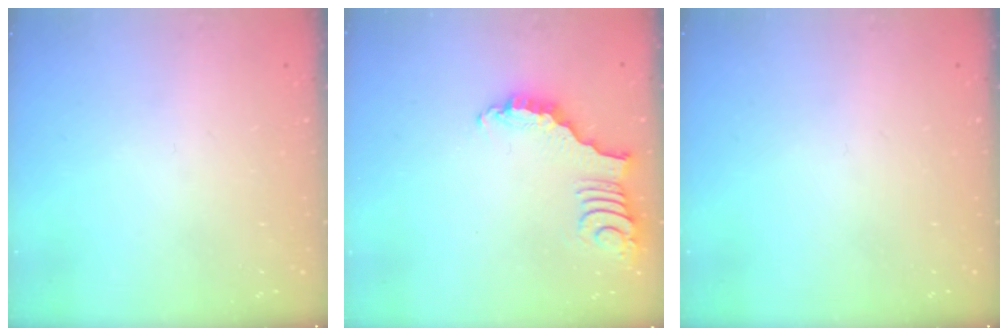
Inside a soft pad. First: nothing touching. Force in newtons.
{"total": 2.8, "press": 2.8, "slide": 0.4}
{"total": 0.0}